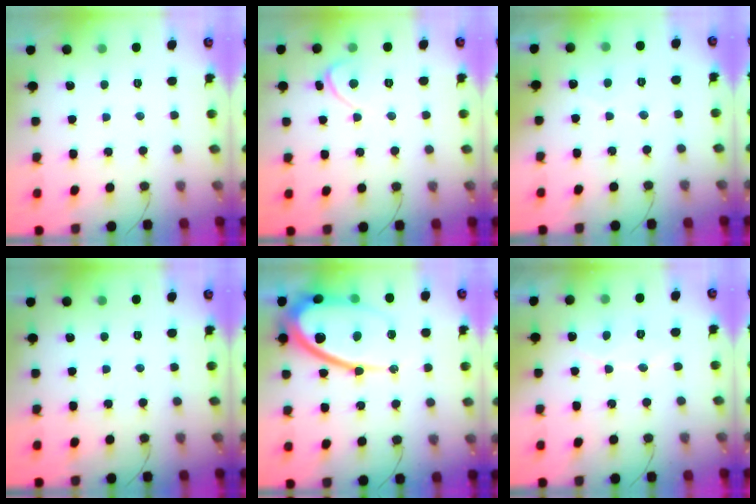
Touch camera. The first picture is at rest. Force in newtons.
{"total": 2.3, "press": 2.3, "slide": 0.1}
{"total": 2.1, "press": 2.1, "slide": 0.1}
{"total": 0.0}
{"total": 21.0, "press": 20.9, "slide": 2.0}
{"total": 5.3, "press": 5.3, "slide": 0.3}